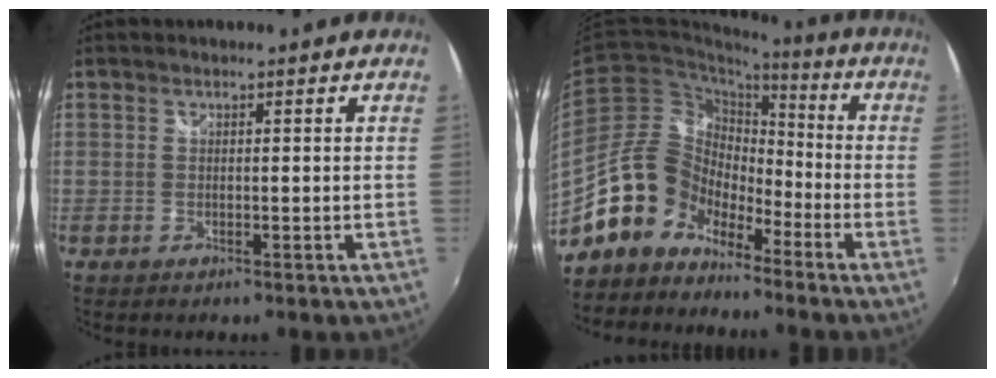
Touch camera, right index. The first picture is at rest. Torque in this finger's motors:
{"motor_torque": [0.52, -0.40, -0.15, -0.21]}